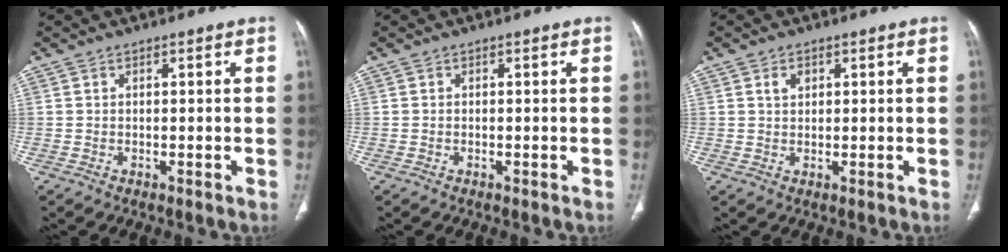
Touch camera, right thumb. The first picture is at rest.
{"total": 0.0}
{"total": 2.0, "force": [0.9, 1.4, 1.1], "torque": [-0.013, 0.000, 0.015]}